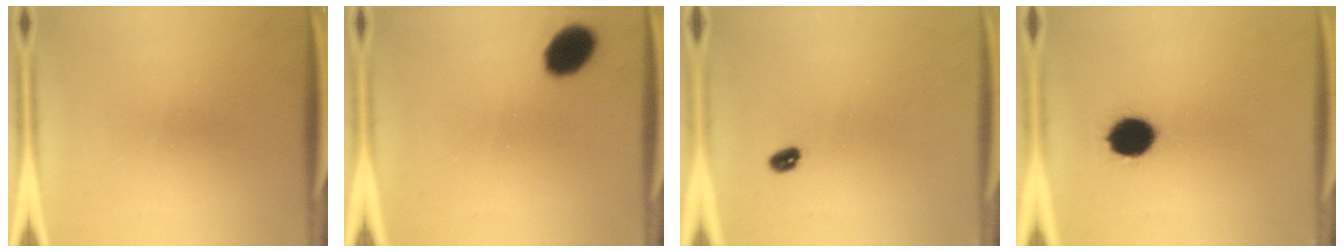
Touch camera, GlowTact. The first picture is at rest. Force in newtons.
{"total": 7.3}
{"total": 1.9}
{"total": 10.9}